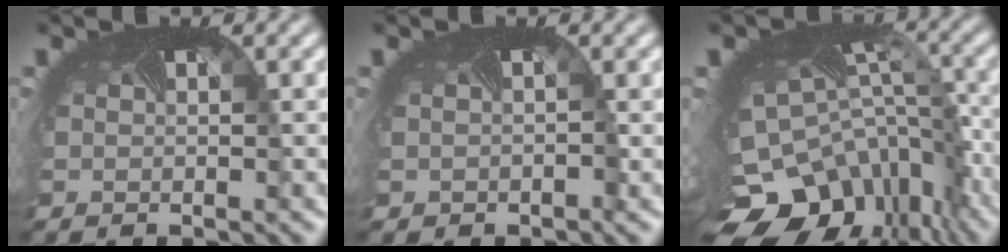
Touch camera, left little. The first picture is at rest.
{"total": 0.9, "force": [0.0, 0.7, -0.6], "torque": [0.015, 0.000, -0.002]}
{"total": 14.0, "force": [-7.7, 9.1, 7.3], "torque": [-0.159, -0.038, -0.089]}